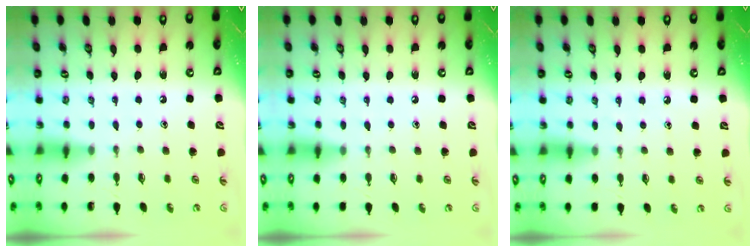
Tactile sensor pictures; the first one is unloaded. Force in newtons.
{"total": 3.9, "press": 3.8, "slide": 0.6}
{"total": 4.3, "press": 4.2, "slide": 0.6}